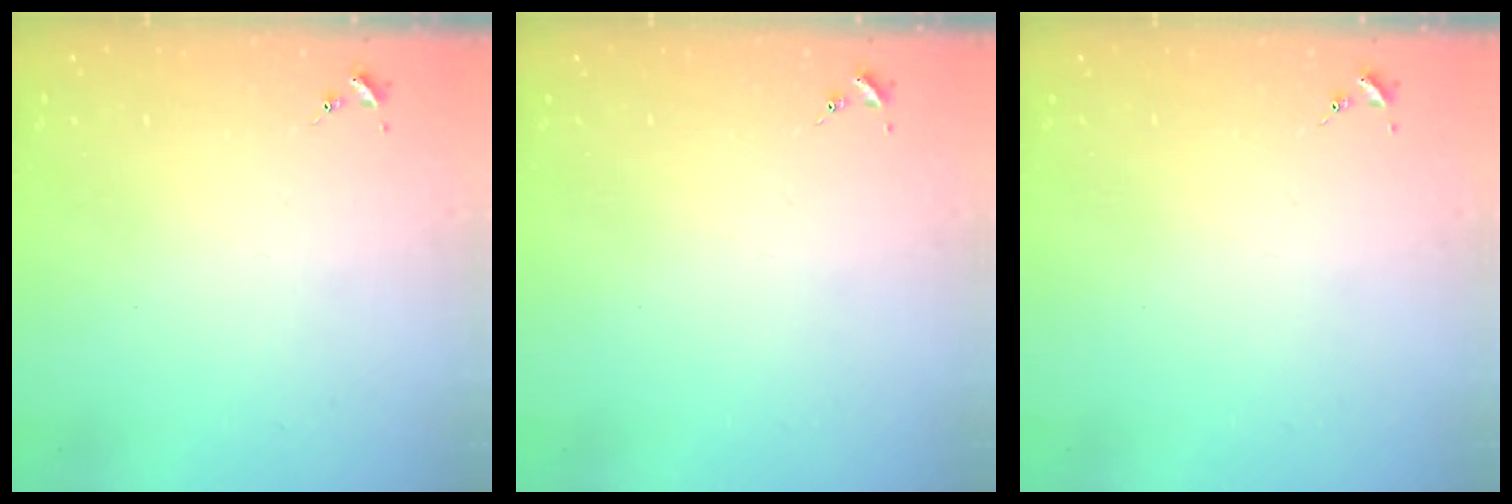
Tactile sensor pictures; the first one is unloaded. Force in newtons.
{"total": 0.0}
{"total": 0.0}